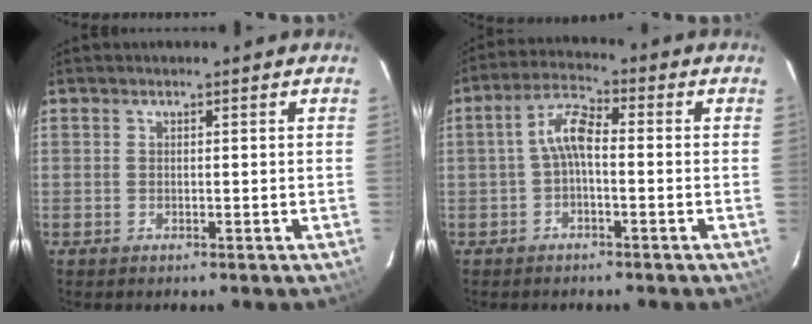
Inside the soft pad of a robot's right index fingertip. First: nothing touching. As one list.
[{"total": 5.2, "force": [-1.0, 1.9, 4.8], "torque": [-0.103, 0.021, -0.023]}]